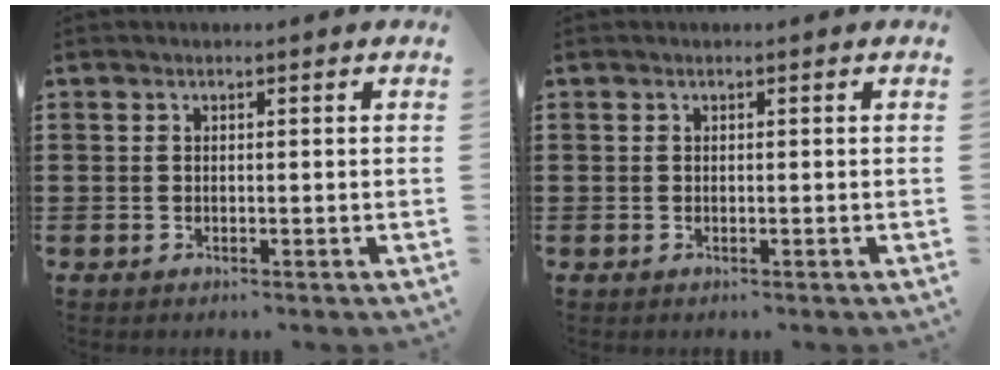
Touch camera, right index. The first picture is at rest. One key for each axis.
{"total": 0.0}